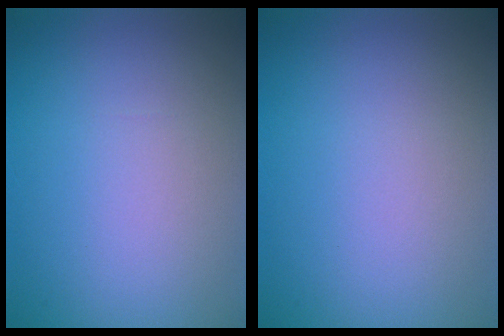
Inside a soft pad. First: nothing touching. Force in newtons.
{"total": 0.0}